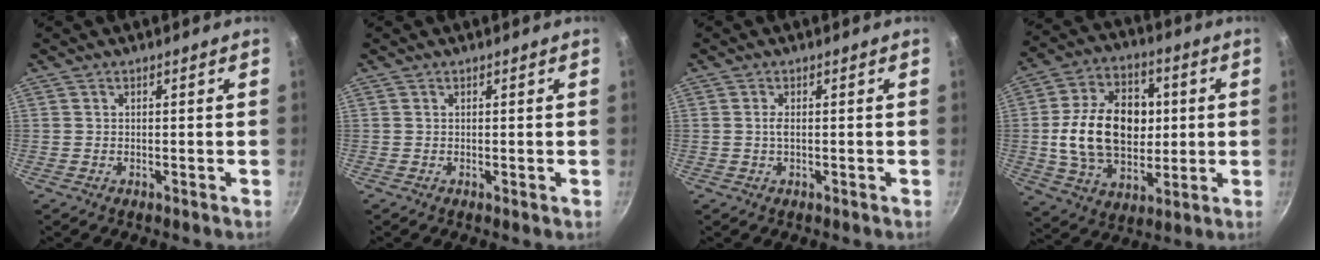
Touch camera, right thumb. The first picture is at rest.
{"total": 0.0}
{"total": 1.3, "force": [-0.1, 0.6, 1.1], "torque": [-0.023, 0.002, -0.002]}
{"total": 20.4, "force": [1.2, 14.6, 14.3], "torque": [-0.210, 0.015, 0.022]}